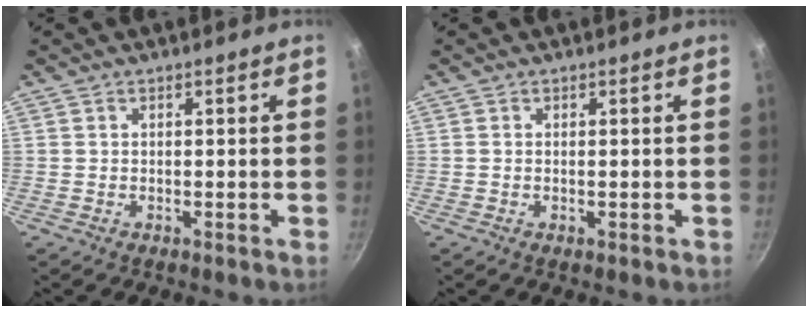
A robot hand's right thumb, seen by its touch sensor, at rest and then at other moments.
{"total": 0.5, "force": [-0.1, 0.2, 0.5], "torque": [-0.007, 0.000, -0.002]}